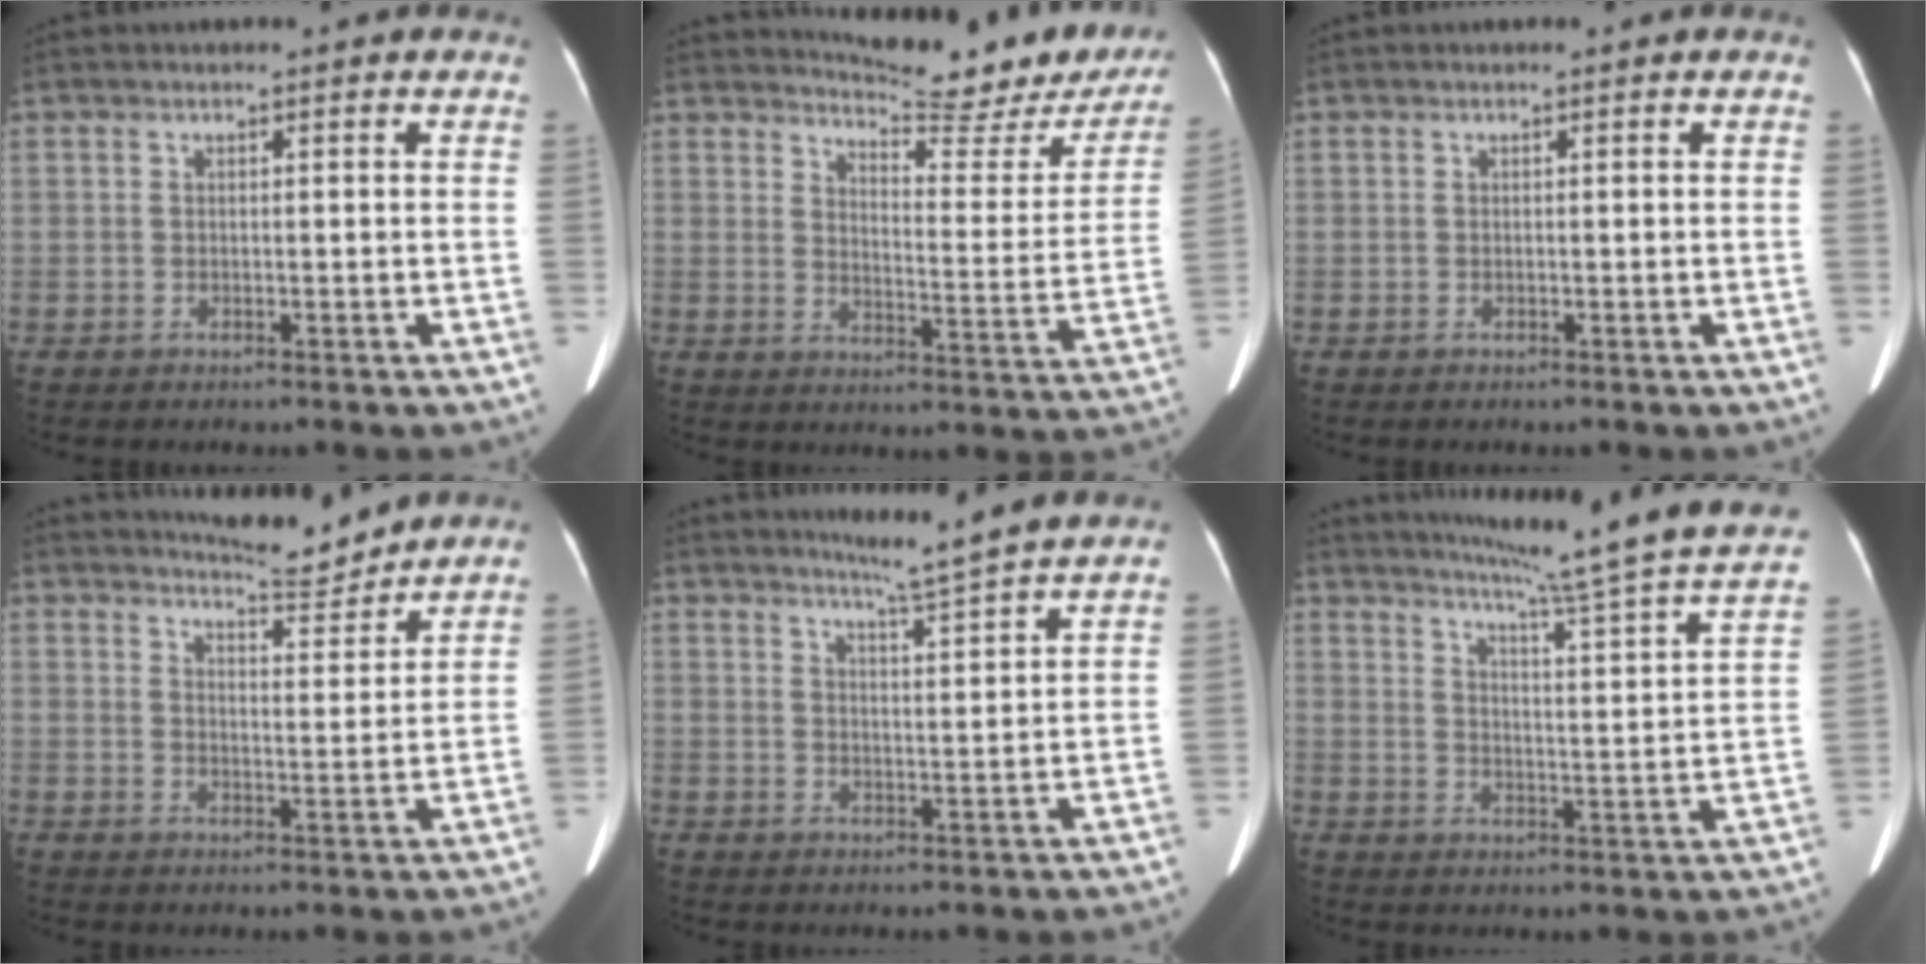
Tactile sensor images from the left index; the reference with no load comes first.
{"total": 17.5, "force": [16.3, 3.4, 5.6], "torque": [-0.064, -0.059, 0.184]}
{"total": 0.0}
{"total": 6.4, "force": [6.3, -0.1, 0.7], "torque": [-0.020, -0.015, 0.094]}
{"total": 5.8, "force": [5.1, -1.8, 1.9], "torque": [-0.037, -0.016, 0.081]}
{"total": 22.1, "force": [19.0, -1.4, 11.3], "torque": [-0.169, -0.054, 0.239]}